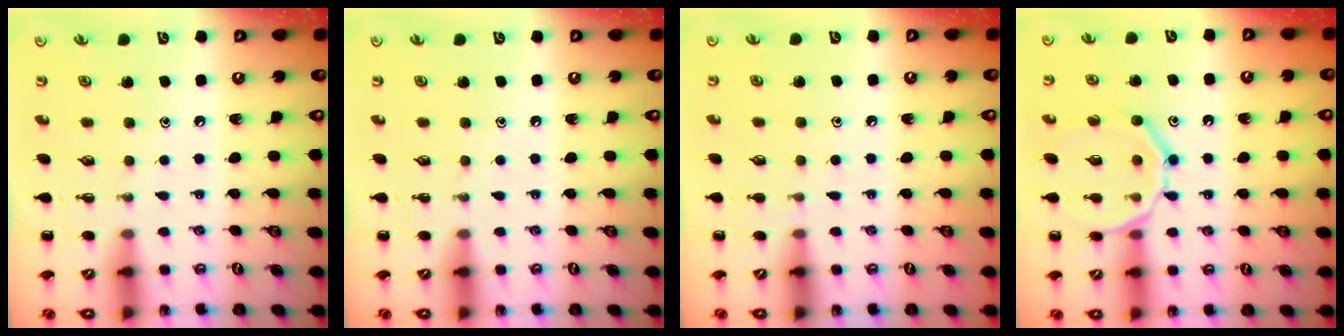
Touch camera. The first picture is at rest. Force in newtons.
{"total": 0.0}
{"total": 4.5, "press": 4.3, "slide": 1.5}
{"total": 14.2, "press": 14.1, "slide": 1.0}